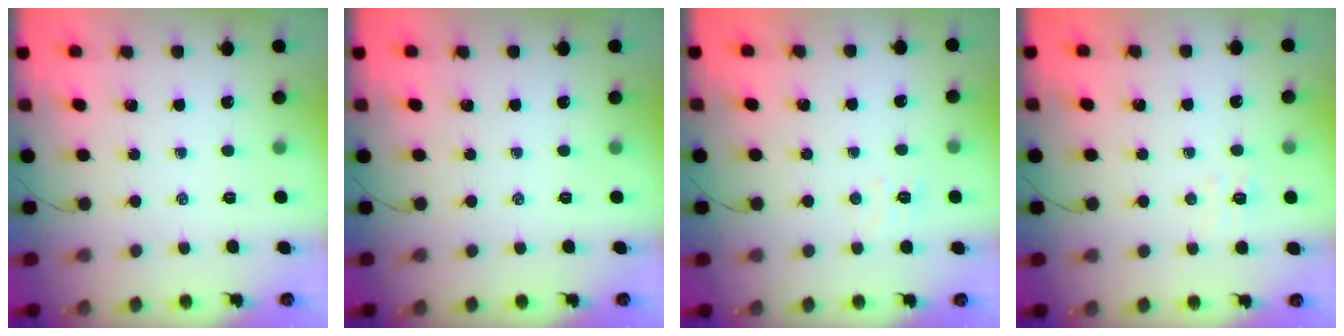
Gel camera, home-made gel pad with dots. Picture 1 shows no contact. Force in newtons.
{"total": 0.0}
{"total": 4.6, "press": 4.5, "slide": 1.1}
{"total": 5.1, "press": 5.1, "slide": 0.8}